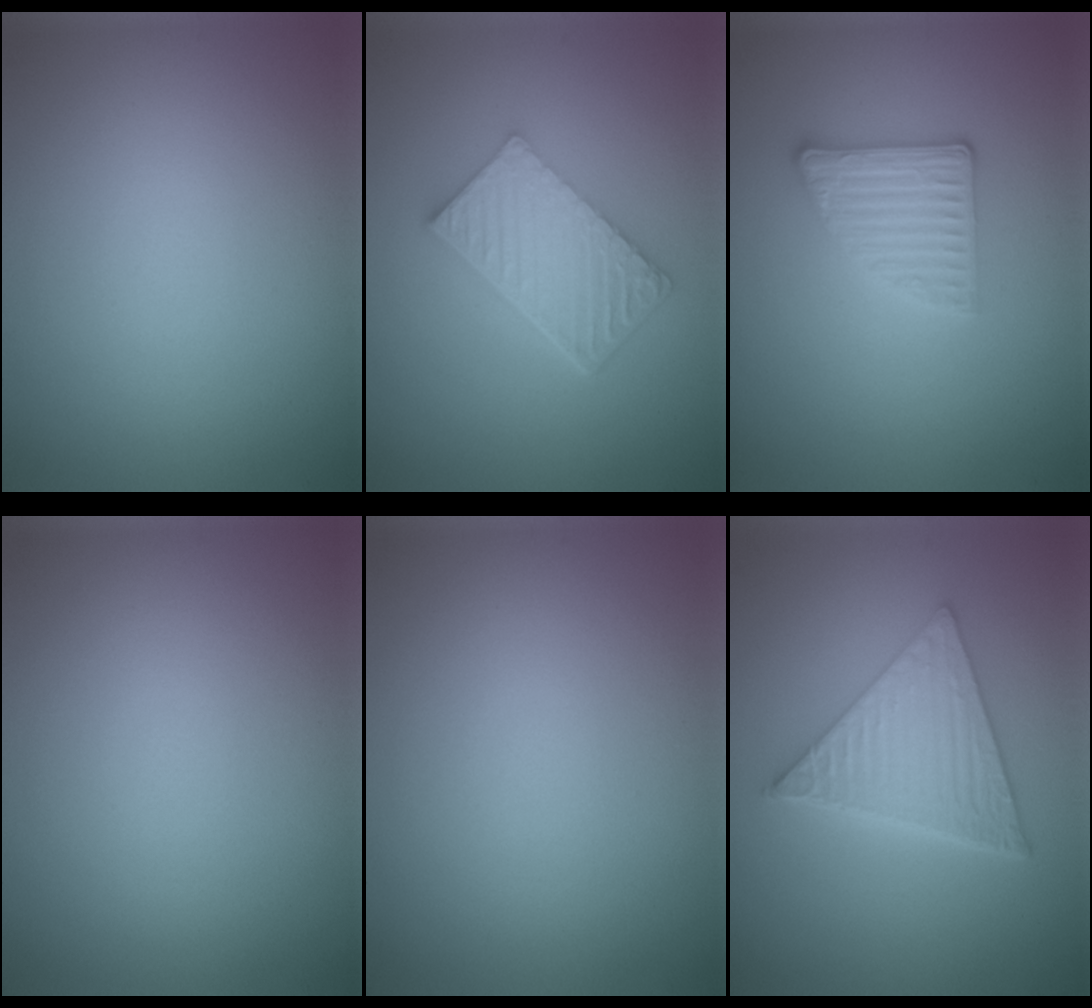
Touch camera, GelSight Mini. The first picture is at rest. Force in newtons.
{"total": 5.9, "press": 4.2, "slide": 4.2}
{"total": 2.8, "press": 2.7, "slide": 0.8}
{"total": 0.0}
{"total": 0.0}
{"total": 6.3, "press": 4.6, "slide": 4.3}